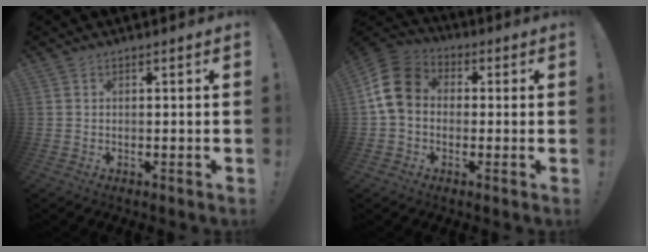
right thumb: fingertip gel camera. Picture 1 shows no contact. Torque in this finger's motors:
{"motor_torque": [0.58, 1.14, 0.46, 0.35, 0.37]}